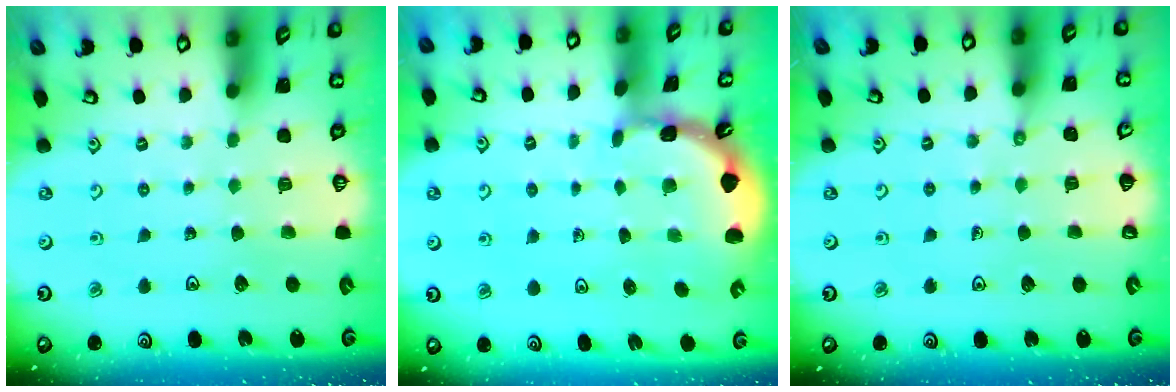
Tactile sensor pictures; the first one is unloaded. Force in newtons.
{"total": 1.6, "press": 1.6, "slide": 0.3}
{"total": 3.8, "press": 3.7, "slide": 0.6}